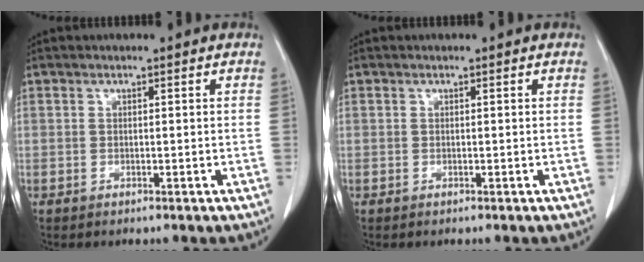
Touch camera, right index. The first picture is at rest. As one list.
[{"total": 0.0}]